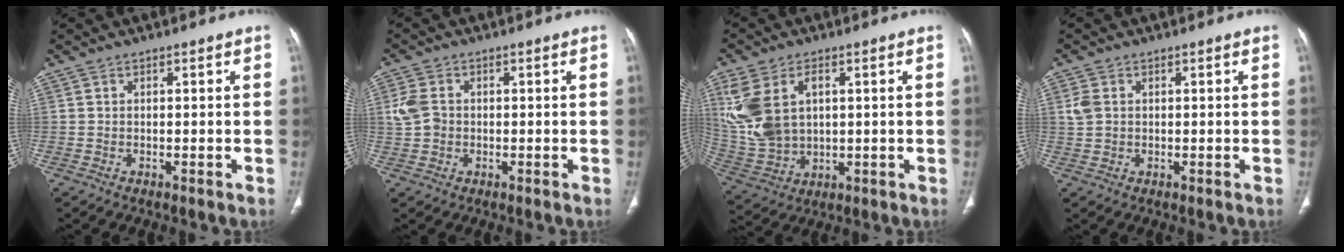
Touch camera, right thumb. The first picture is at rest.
{"total": 4.5, "force": [0.2, 3.6, 2.7], "torque": [-0.056, 0.008, 0.001]}
{"total": 14.1, "force": [3.5, 9.3, 10.0], "torque": [-0.213, 0.001, 0.084]}
{"total": 3.1, "force": [0.6, 2.3, 1.9], "torque": [-0.047, 0.004, 0.015]}